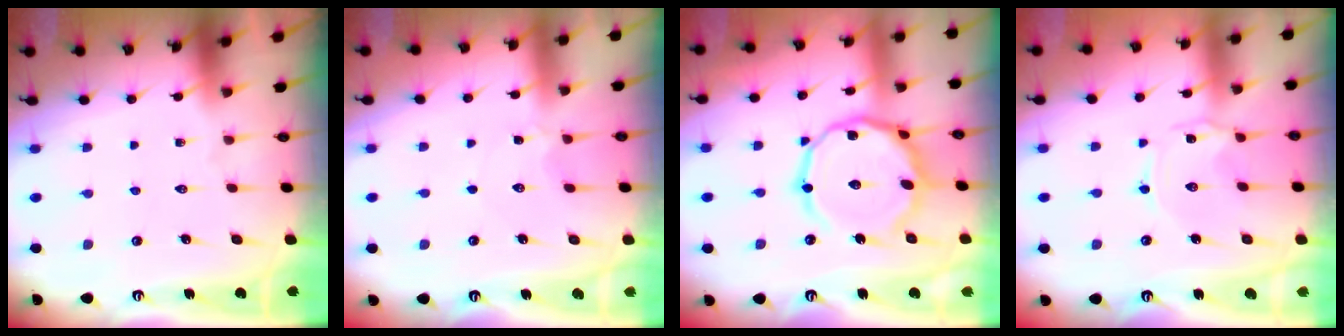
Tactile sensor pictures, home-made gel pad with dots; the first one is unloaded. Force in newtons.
{"total": 2.8, "press": 2.8, "slide": 0.3}
{"total": 16.7, "press": 16.7, "slide": 1.2}
{"total": 1.3, "press": 1.3, "slide": 0.2}